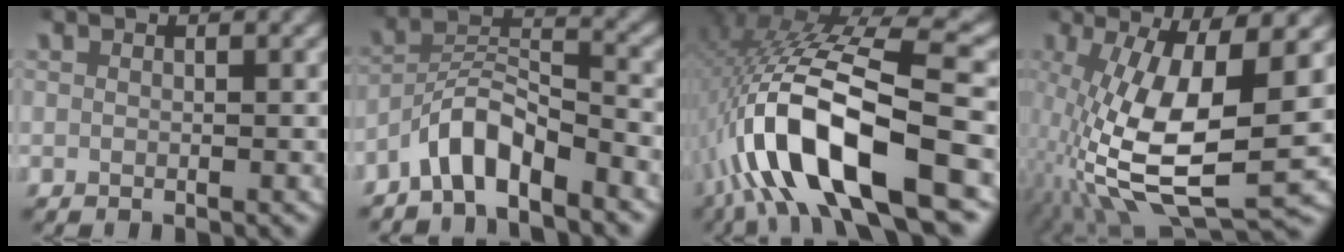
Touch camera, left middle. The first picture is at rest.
{"total": 5.0, "force": [-3.8, 2.0, 2.6], "torque": [-0.044, 0.008, -0.076]}
{"total": 12.6, "force": [-1.7, 4.7, 11.5], "torque": [-0.228, 0.005, -0.021]}
{"total": 12.2, "force": [-1.2, 5.4, 10.9], "torque": [-0.207, -0.035, 0.005]}